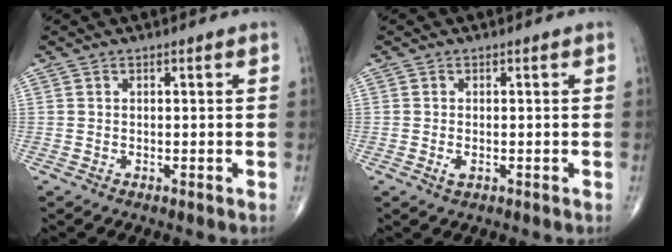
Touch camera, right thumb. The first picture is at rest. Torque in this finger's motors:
{"motor_torque": [-0.25, 0.08, 0.07, 0.12, 0.05]}